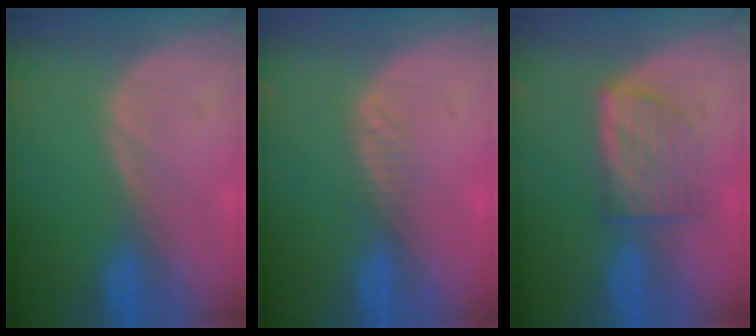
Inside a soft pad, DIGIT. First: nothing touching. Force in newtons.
{"total": 1.7, "press": 1.4, "slide": 1.0}
{"total": 6.1, "press": 5.8, "slide": 1.7}